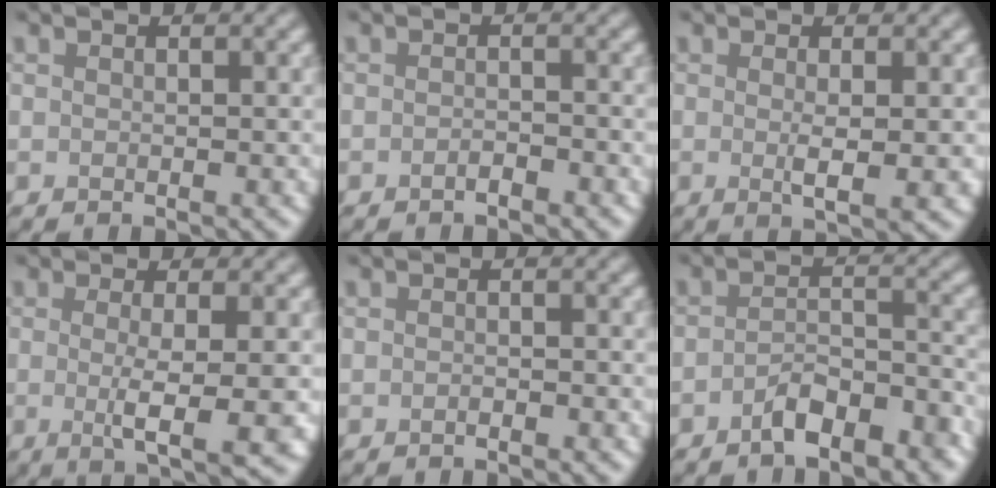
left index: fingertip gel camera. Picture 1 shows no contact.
{"total": 1.0, "force": [-0.8, 0.3, 0.6], "torque": [-0.010, 0.002, -0.013]}
{"total": 2.7, "force": [-0.1, 0.5, 2.7], "torque": [-0.045, -0.004, -0.001]}
{"total": 5.0, "force": [-0.7, 1.0, 4.9], "torque": [-0.081, -0.008, -0.010]}
{"total": 0.6, "force": [-0.4, 0.1, 0.4], "torque": [-0.005, 0.001, -0.007]}
{"total": 4.4, "force": [-2.9, 1.8, 2.9], "torque": [-0.044, 0.006, -0.050]}